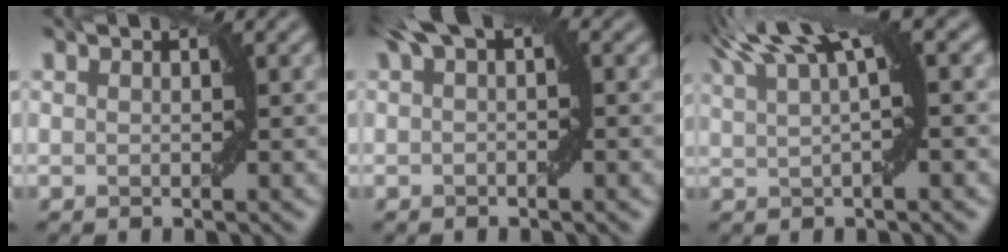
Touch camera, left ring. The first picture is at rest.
{"total": 2.9, "force": [1.1, 1.0, 2.5], "torque": [-0.033, 0.014, 0.011]}
{"total": 6.7, "force": [3.7, 1.6, 5.3], "torque": [-0.082, 0.025, 0.064]}